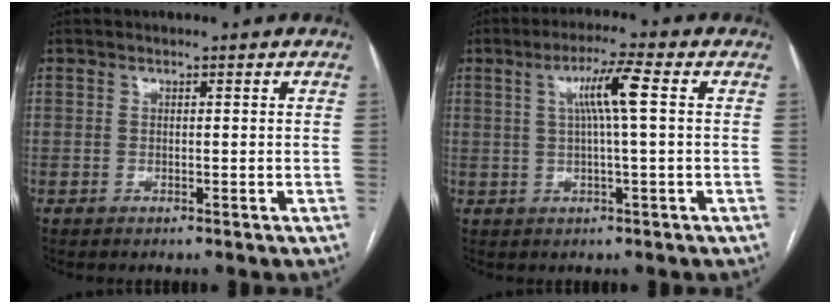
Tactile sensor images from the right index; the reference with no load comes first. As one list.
[{"total": 6.1, "force": [1.3, -0.6, 6.0], "torque": [-0.108, 0.009, 0.024]}]